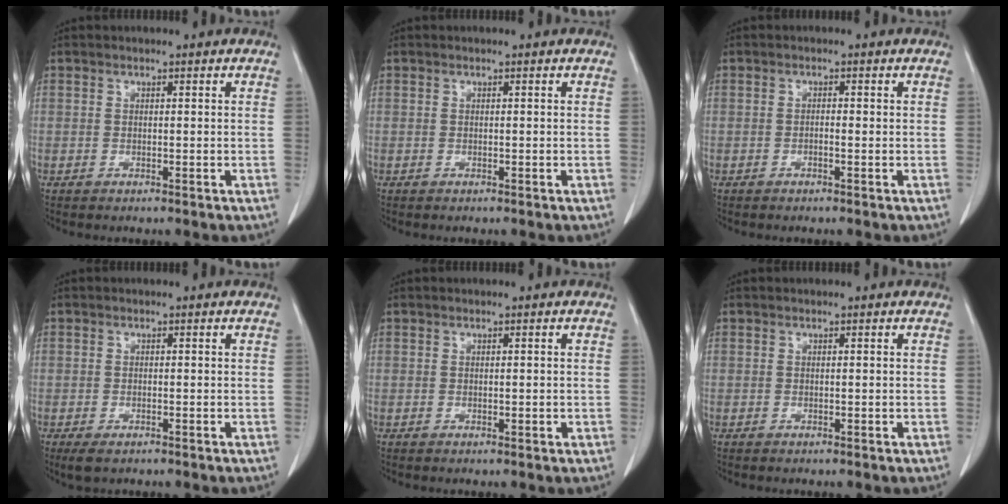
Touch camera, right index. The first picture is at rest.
{"total": 0.0}
{"total": 0.7, "force": [-0.2, 0.1, 0.7], "torque": [-0.011, 0.002, -0.003]}
{"total": 2.0, "force": [-1.2, 1.0, 1.2], "torque": [-0.025, -0.004, -0.014]}
{"total": 0.7, "force": [-0.1, 0.3, 0.7], "torque": [-0.012, -0.001, 0.002]}
{"total": 0.0}